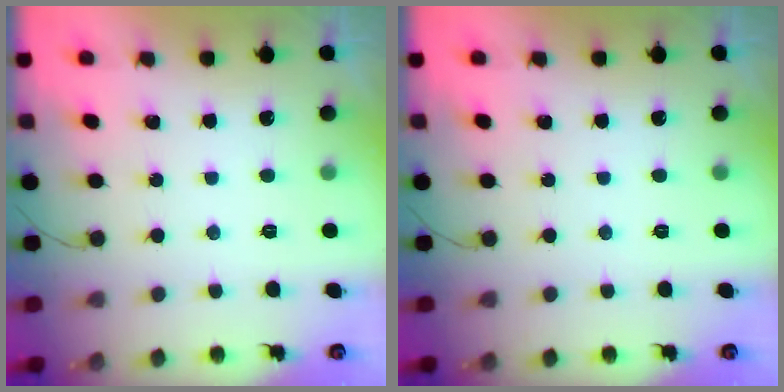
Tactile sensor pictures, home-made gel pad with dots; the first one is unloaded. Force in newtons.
{"total": 0.0}